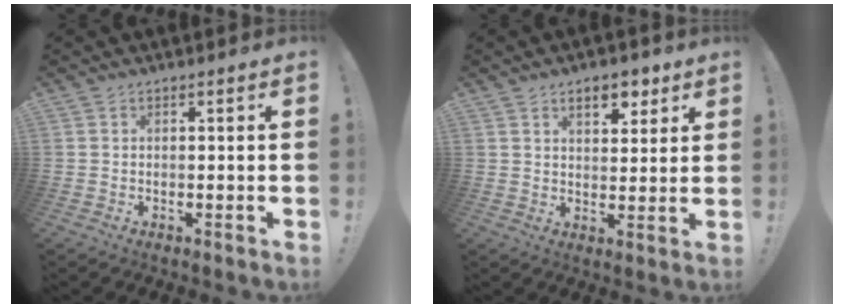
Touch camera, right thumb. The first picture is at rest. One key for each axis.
{"total": 7.6, "fx": 4.5, "fy": 4.2, "fz": 4.5, "tx": -0.057, "ty": -0.014, "tz": 0.078}